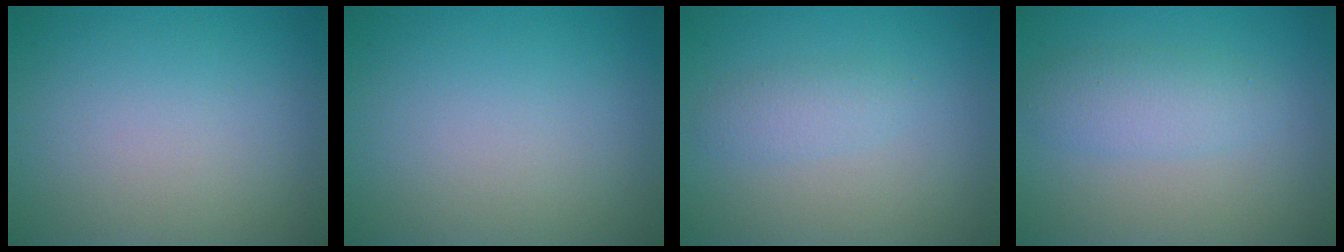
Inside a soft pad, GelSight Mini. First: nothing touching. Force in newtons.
{"total": 0.0}
{"total": 1.7, "press": 1.7, "slide": 0.1}
{"total": 2.8, "press": 2.8, "slide": 0.1}